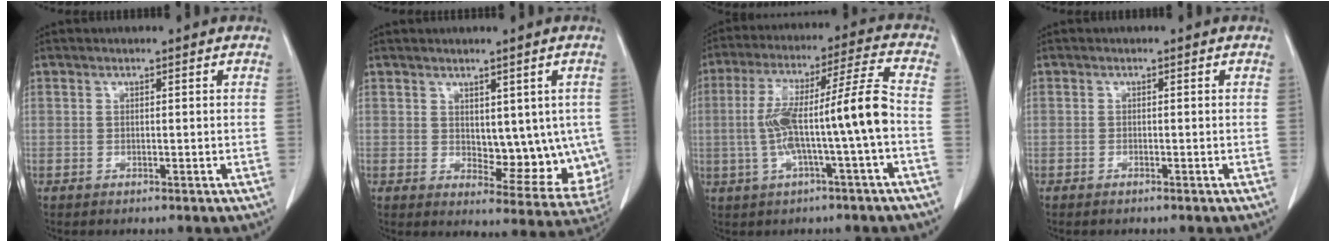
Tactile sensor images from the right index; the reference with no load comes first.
{"total": 10.4, "force": [0.9, 5.7, 8.7], "torque": [-0.089, -0.003, 0.031]}
{"total": 12.6, "force": [-1.8, -0.2, 12.5], "torque": [-0.231, 0.033, -0.030]}
{"total": 0.6, "force": [-0.5, 0.1, 0.3], "torque": [-0.011, -0.002, -0.008]}